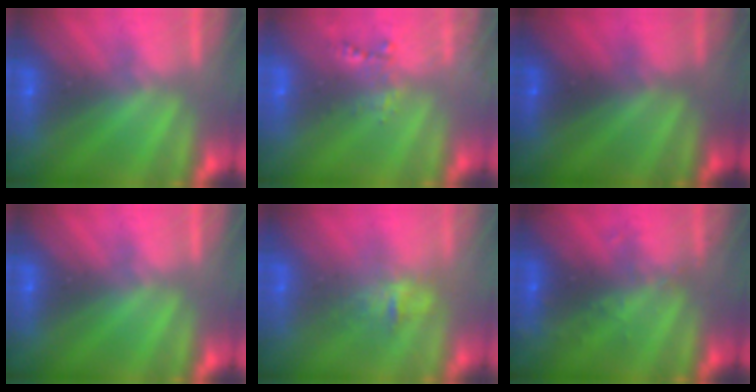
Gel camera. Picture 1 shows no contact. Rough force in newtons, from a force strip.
{"total": 2.4}
{"total": 2.5}
{"total": 0.0}
{"total": 2.8}
{"total": 3.1}